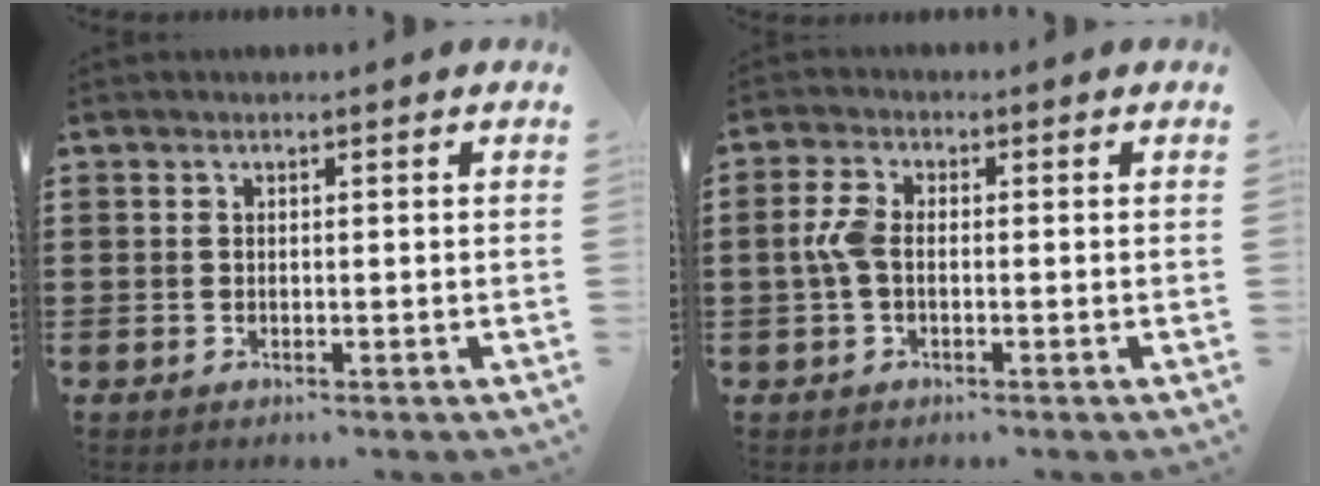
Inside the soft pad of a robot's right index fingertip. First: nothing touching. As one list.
[{"total": 4.0, "force": [-0.5, 2.2, 3.3], "torque": [-0.091, -0.005, -0.016]}]